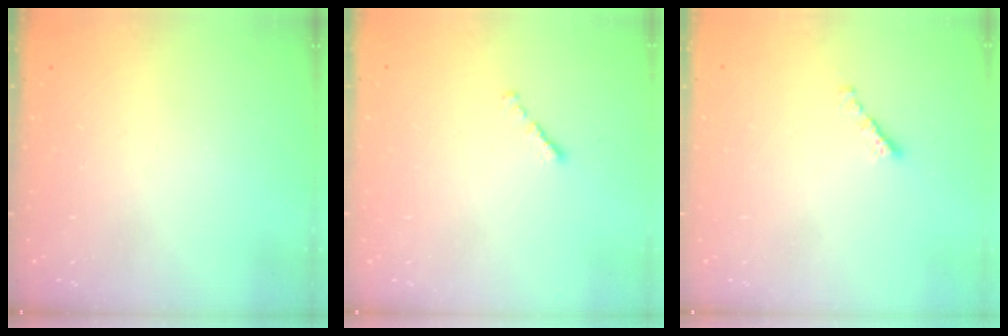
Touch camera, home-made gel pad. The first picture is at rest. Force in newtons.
{"total": 0.8, "press": 0.7, "slide": 0.4}
{"total": 2.1, "press": 2.1, "slide": 0.3}